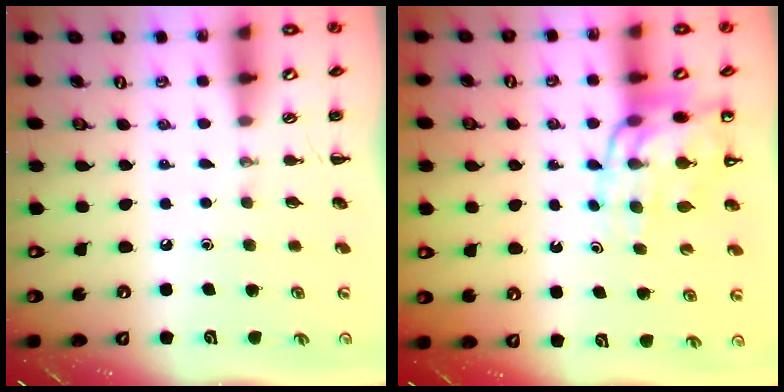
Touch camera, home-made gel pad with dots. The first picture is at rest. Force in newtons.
{"total": 13.3, "press": 13.0, "slide": 3.1}